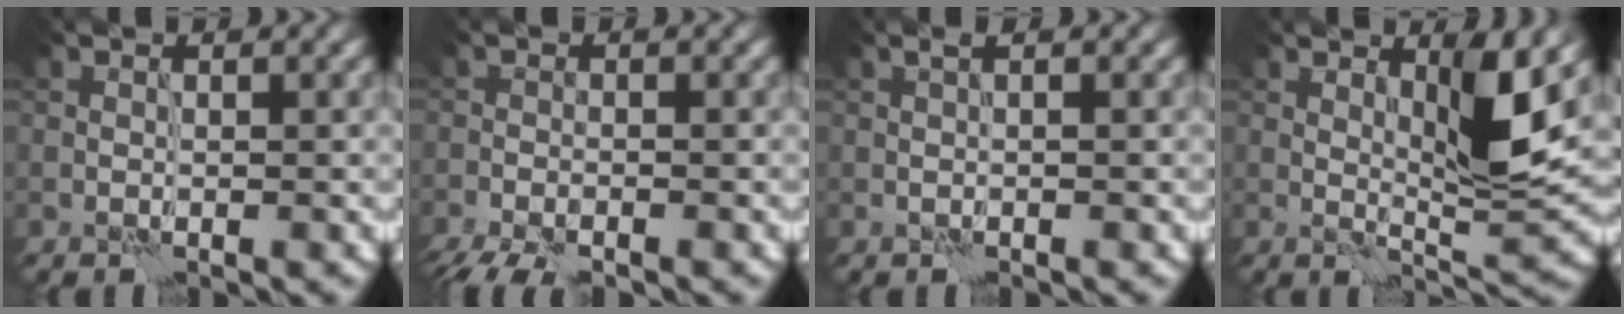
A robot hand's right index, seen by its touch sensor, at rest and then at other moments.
{"total": 3.8, "force": [-3.0, 0.9, 2.2], "torque": [-0.037, -0.013, -0.064]}
{"total": 0.7, "force": [0.2, 0.0, 0.7], "torque": [-0.015, 0.004, 0.001]}
{"total": 4.8, "force": [2.0, 0.8, 4.3], "torque": [-0.071, -0.009, 0.035]}